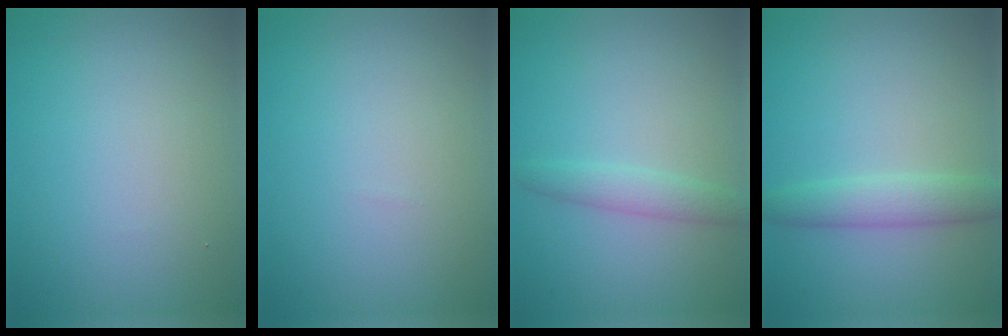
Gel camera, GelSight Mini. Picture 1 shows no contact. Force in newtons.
{"total": 0.0}
{"total": 1.9, "press": 1.9, "slide": 0.1}
{"total": 2.7, "press": 2.7, "slide": 0.1}